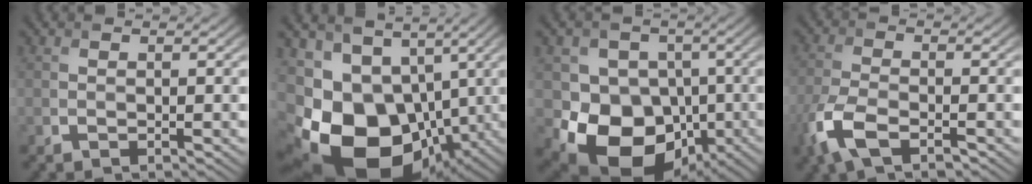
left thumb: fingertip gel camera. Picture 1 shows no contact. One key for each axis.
{"total": 19.2, "fx": -4.5, "fy": 14.0, "fz": 12.3, "tx": -0.254, "ty": -0.035, "tz": -0.066}
{"total": 13.6, "fx": -3.8, "fy": 10.8, "fz": 7.3, "tx": -0.122, "ty": -0.033, "tz": -0.087}
{"total": 6.9, "fx": -3.8, "fy": 2.9, "fz": 4.9, "tx": -0.120, "ty": -0.009, "tz": -0.086}